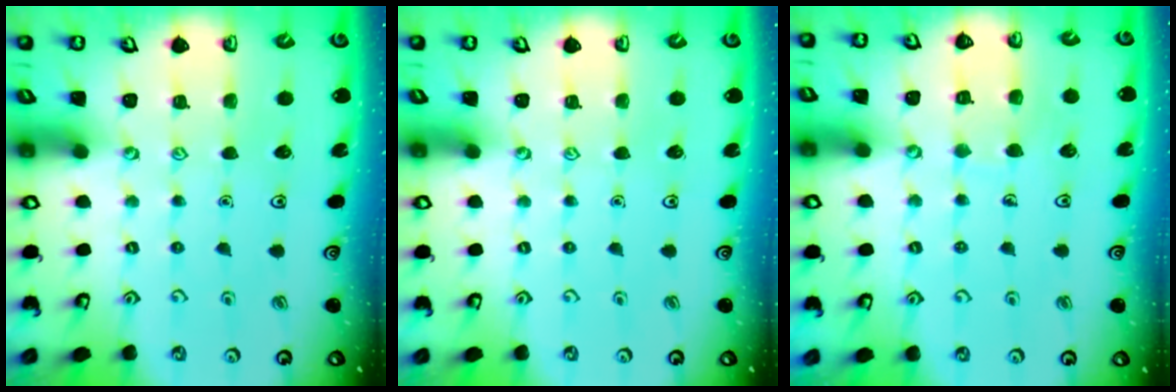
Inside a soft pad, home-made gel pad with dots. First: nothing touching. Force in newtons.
{"total": 0.0}
{"total": 4.9, "press": 4.9, "slide": 0.4}